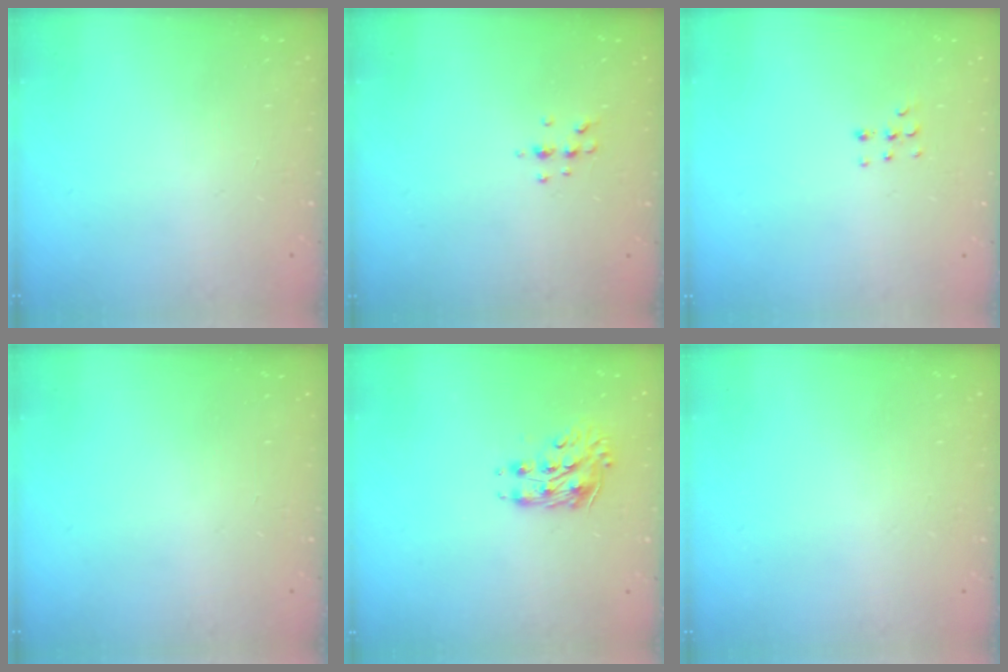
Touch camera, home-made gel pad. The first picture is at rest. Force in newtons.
{"total": 5.2, "press": 5.0, "slide": 1.1}
{"total": 4.3, "press": 4.2, "slide": 1.1}
{"total": 0.0}
{"total": 9.4, "press": 9.4, "slide": 0.9}
{"total": 0.0}